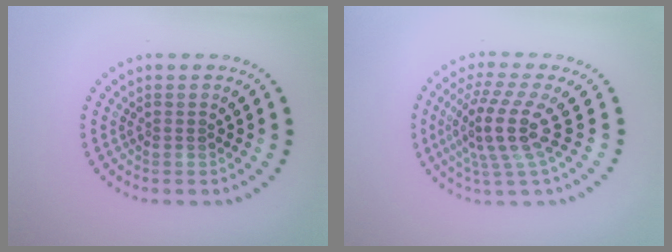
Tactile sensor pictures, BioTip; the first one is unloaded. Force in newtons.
{"total": 4.7, "press": 3.4, "slide": 3.1}